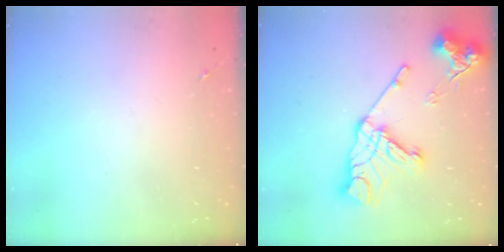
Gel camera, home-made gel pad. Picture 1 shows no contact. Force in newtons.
{"total": 18.1, "press": 18.0, "slide": 2.1}